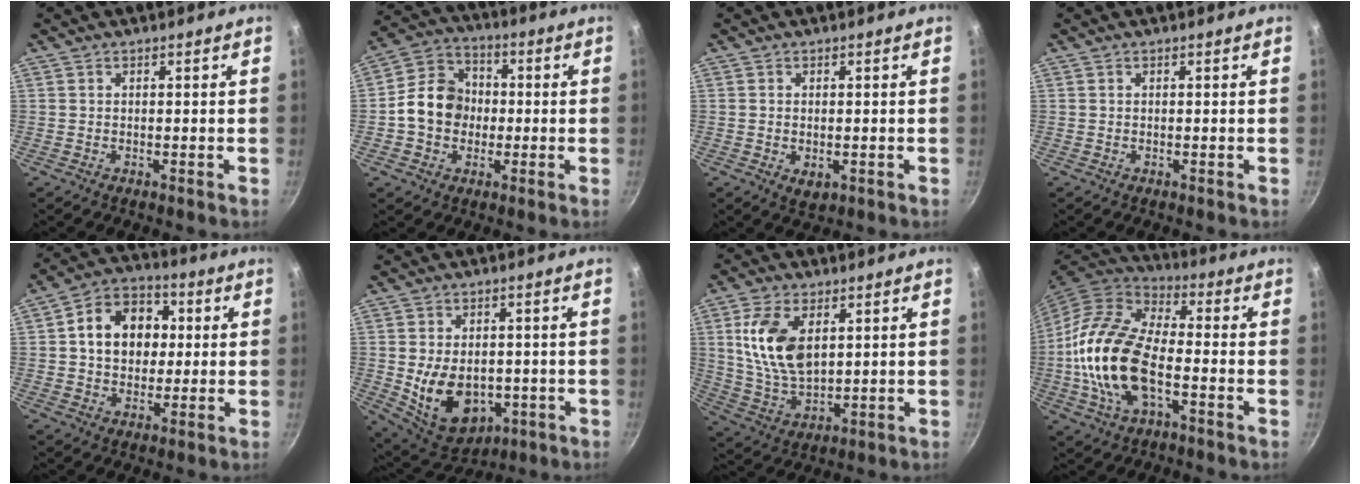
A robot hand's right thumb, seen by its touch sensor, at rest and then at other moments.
{"total": 11.4, "force": [-0.8, 9.6, 6.1], "torque": [-0.073, 0.025, -0.033]}
{"total": 3.0, "force": [-0.5, 1.9, 2.3], "torque": [-0.035, -0.009, -0.004]}
{"total": 0.0}
{"total": 13.4, "force": [2.0, 10.4, 8.1], "torque": [-0.095, 0.020, 0.019]}
{"total": 15.2, "force": [-2.3, 10.4, 10.8], "torque": [-0.160, -0.006, -0.015]}
{"total": 13.3, "force": [3.7, 7.7, 10.2], "torque": [-0.183, -0.021, 0.080]}
{"total": 19.0, "force": [-3.6, 9.9, 15.8], "torque": [-0.297, 0.029, -0.078]}